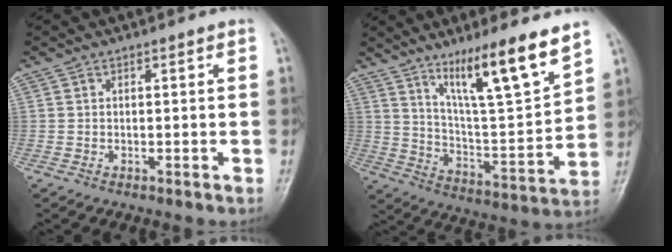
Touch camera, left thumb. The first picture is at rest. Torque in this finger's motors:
{"motor_torque": [0.58, 0.33, 1.49, -1.28, 0.25]}